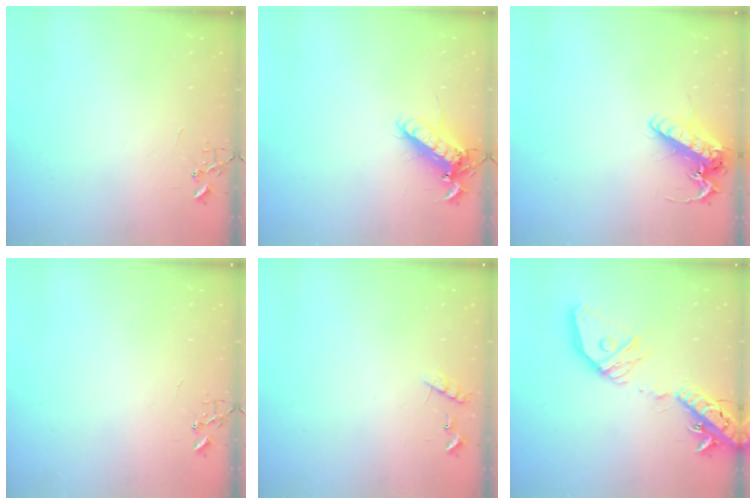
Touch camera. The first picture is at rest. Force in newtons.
{"total": 13.2, "press": 13.0, "slide": 2.1}
{"total": 13.8, "press": 13.6, "slide": 2.4}
{"total": 0.0}
{"total": 6.7, "press": 6.7, "slide": 0.4}
{"total": 23.1, "press": 22.8, "slide": 3.6}